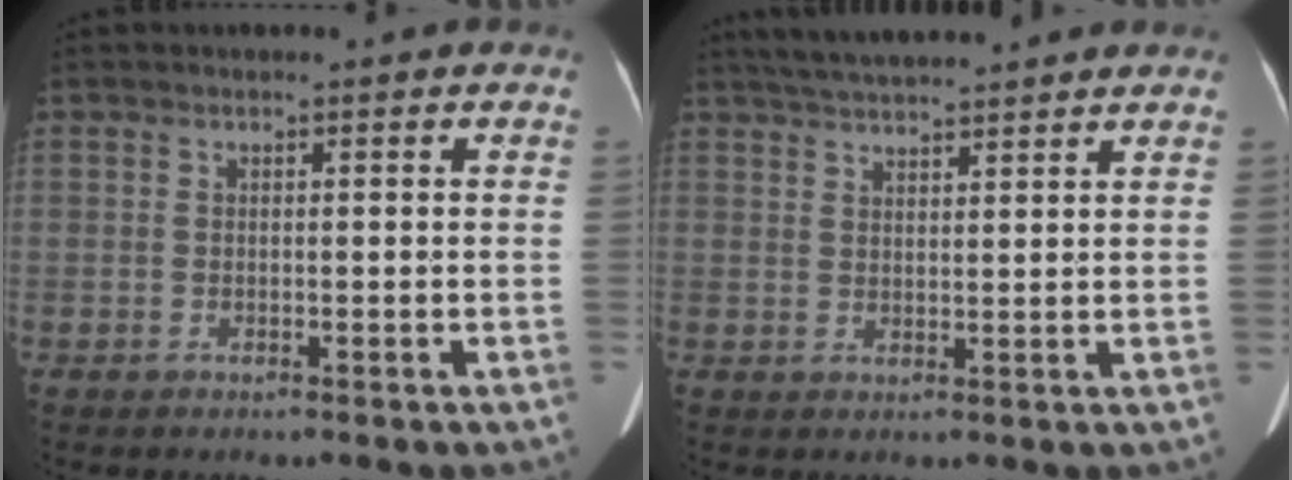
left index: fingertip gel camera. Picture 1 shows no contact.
{"total": 9.2, "force": [8.3, 0.6, 3.8], "torque": [-0.068, 0.033, 0.125]}